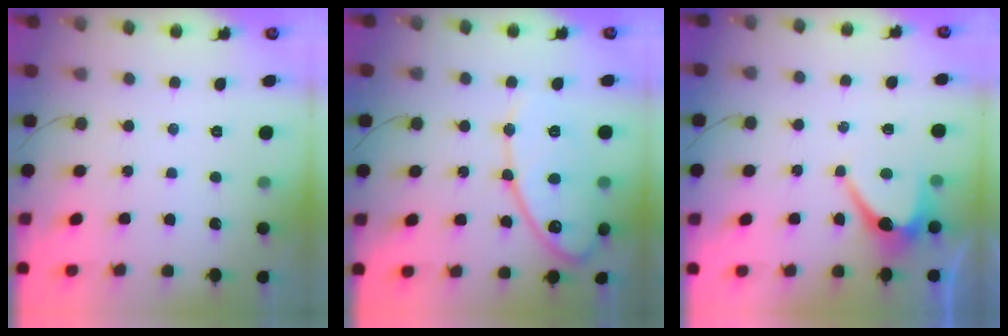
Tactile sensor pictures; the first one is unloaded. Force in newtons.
{"total": 16.7, "press": 16.6, "slide": 0.9}
{"total": 6.5, "press": 6.4, "slide": 0.9}